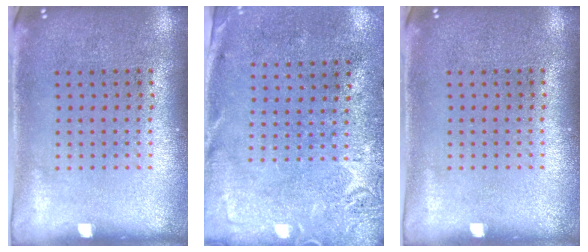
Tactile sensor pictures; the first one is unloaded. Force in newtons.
{"total": 2.8, "press": 2.2, "slide": 1.7}
{"total": 0.0}